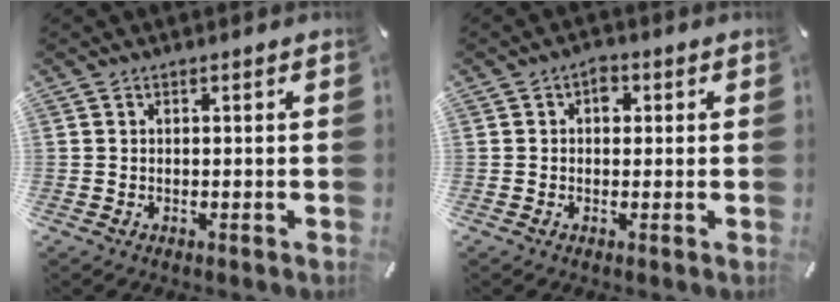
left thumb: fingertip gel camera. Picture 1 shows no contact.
{"total": 3.0, "force": [0.6, 2.1, 2.0], "torque": [-0.017, 0.000, 0.003]}